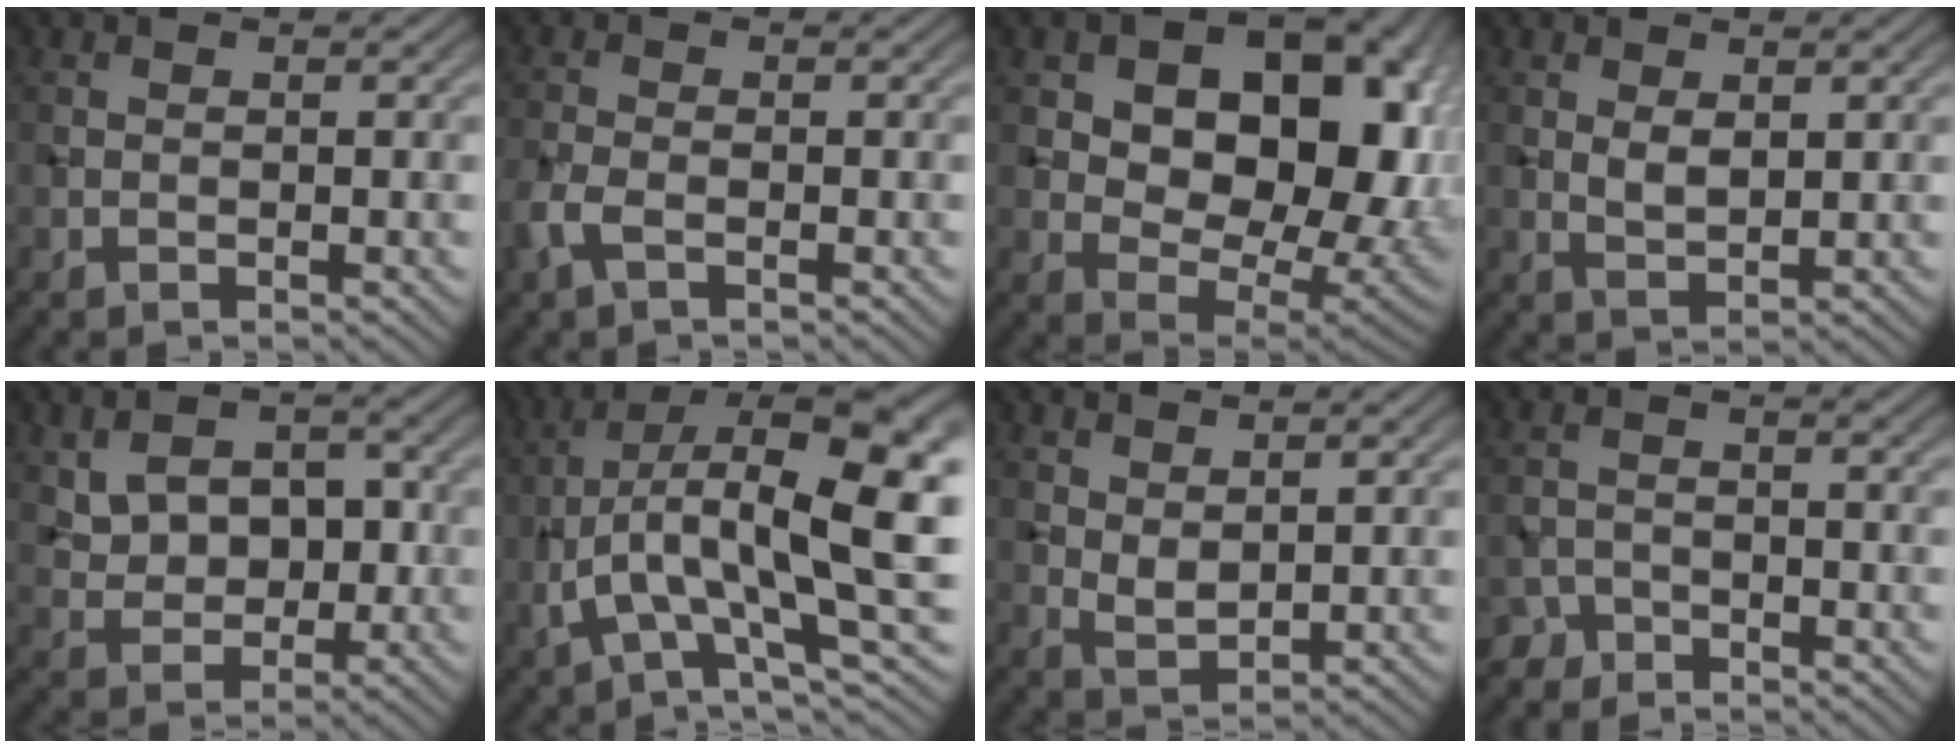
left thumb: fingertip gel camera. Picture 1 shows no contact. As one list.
[{"total": 3.0, "force": [-1.4, 1.3, 2.3], "torque": [-0.063, -0.003, -0.036]}, {"total": 18.6, "force": [5.1, 12.3, 13.0], "torque": [-0.190, 0.028, 0.083]}, {"total": 2.4, "force": [0.9, 1.2, 1.8], "torque": [-0.040, -0.005, 0.022]}, {"total": 6.4, "force": [0.7, 4.7, 4.2], "torque": [-0.089, 0.000, 0.023]}, {"total": 14.6, "force": [-0.5, 3.7, 14.1], "torque": [-0.254, 0.012, -0.004]}, {"total": 3.2, "force": [1.9, 1.6, 2.0], "torque": [-0.048, -0.004, 0.043]}, {"total": 2.1, "force": [-1.9, 0.8, -0.3], "torque": [0.011, 0.004, -0.043]}]